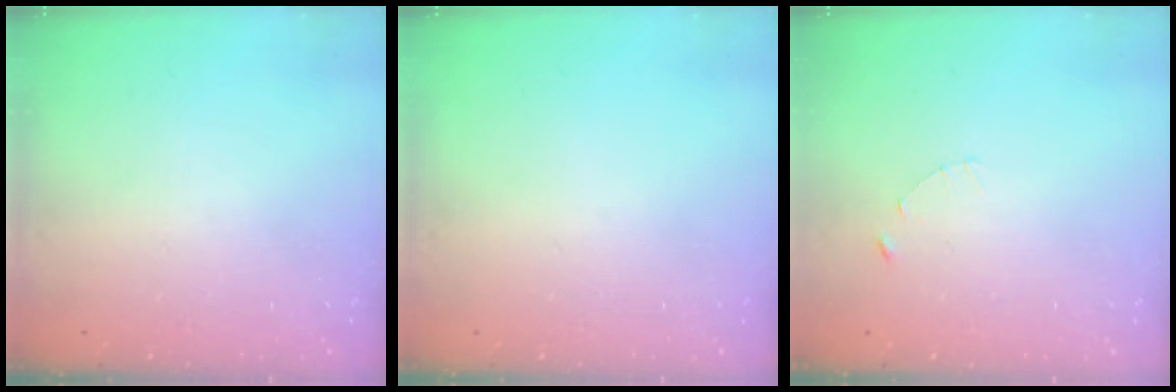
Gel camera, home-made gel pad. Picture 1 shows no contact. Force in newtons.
{"total": 0.0}
{"total": 1.0, "press": 1.0, "slide": 0.2}